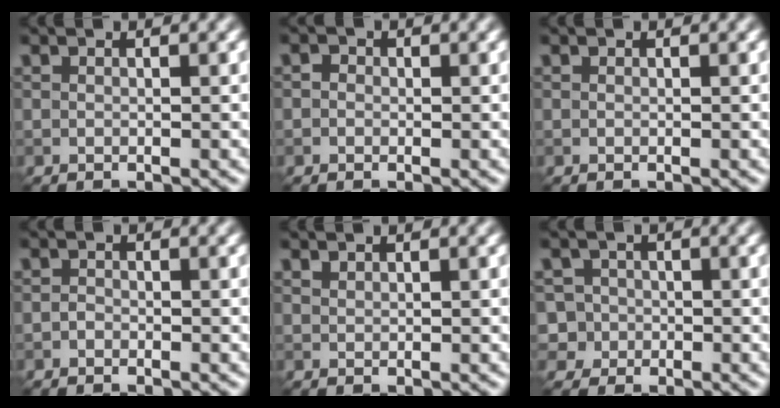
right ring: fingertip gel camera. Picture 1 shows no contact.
{"total": 0.8, "force": [0.0, 0.7, 0.3], "torque": [-0.004, -0.005, -0.006]}
{"total": 0.0}
{"total": 0.6, "force": [-0.3, 0.4, 0.2], "torque": [-0.002, -0.001, -0.008]}
{"total": 0.6, "force": [0.5, 0.2, 0.1], "torque": [-0.003, -0.001, 0.014]}
{"total": 3.9, "force": [-0.4, 3.8, 0.7], "torque": [0.007, 0.019, -0.027]}